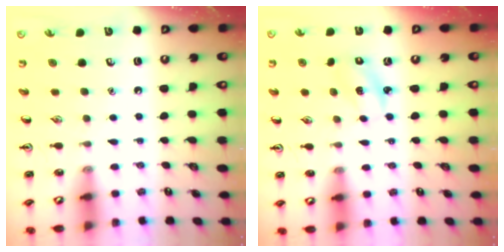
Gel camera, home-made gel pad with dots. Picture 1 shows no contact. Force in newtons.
{"total": 2.1, "press": 2.0, "slide": 0.7}